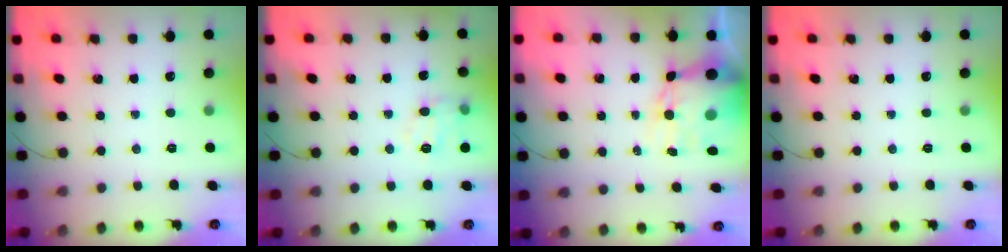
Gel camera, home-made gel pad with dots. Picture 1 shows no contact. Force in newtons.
{"total": 9.9, "press": 9.9, "slide": 0.4}
{"total": 11.8, "press": 11.4, "slide": 3.0}
{"total": 0.0}